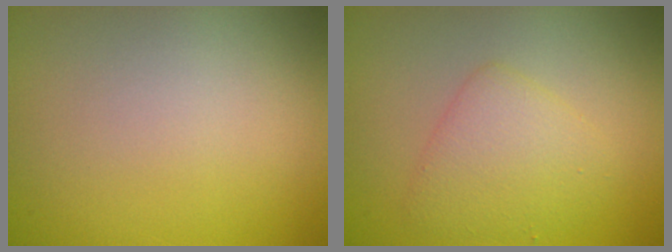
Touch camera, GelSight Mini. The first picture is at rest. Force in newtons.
{"total": 3.1, "press": 3.1, "slide": 0.1}